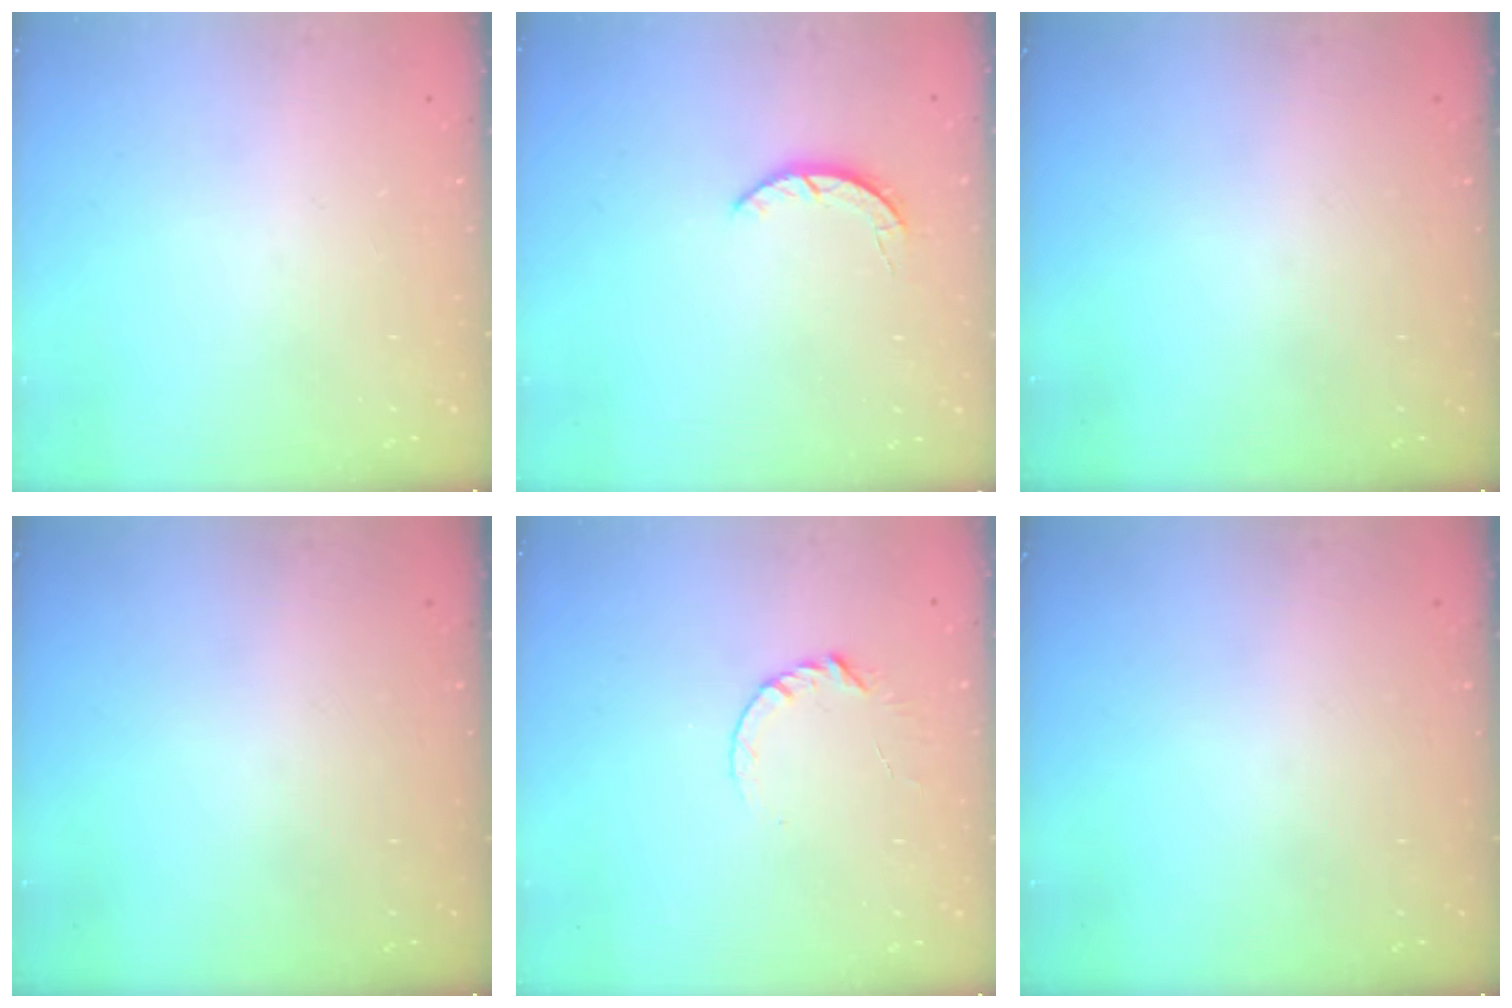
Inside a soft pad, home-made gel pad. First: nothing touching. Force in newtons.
{"total": 2.2, "press": 2.2, "slide": 0.4}
{"total": 0.0}
{"total": 0.0}
{"total": 4.6, "press": 4.6, "slide": 0.5}
{"total": 0.0}